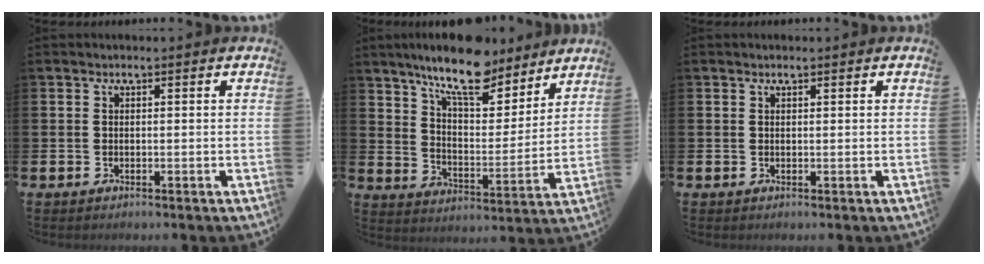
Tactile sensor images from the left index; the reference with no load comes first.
{"total": 11.4, "force": [9.9, 3.1, 4.8], "torque": [-0.112, -0.052, 0.174]}
{"total": 0.6, "force": [0.6, 0.2, 0.1], "torque": [0.008, -0.002, 0.007]}